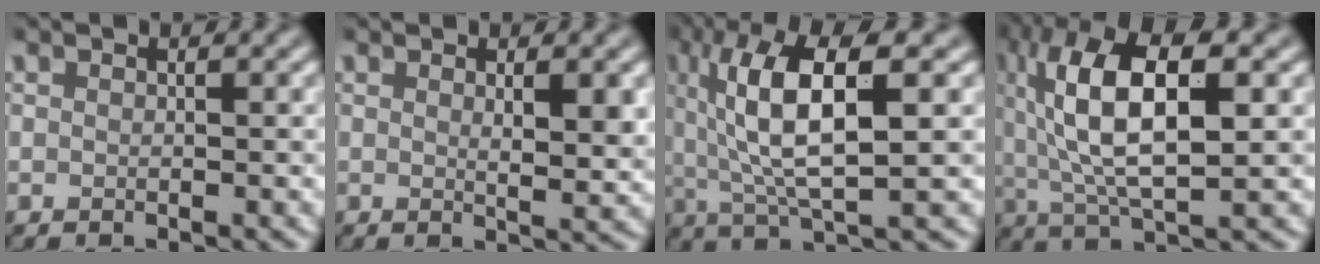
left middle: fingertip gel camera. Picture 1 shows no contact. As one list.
[{"total": 2.7, "force": [0.8, 0.7, 2.5], "torque": [-0.036, -0.005, 0.014]}, {"total": 9.0, "force": [2.1, 2.4, 8.4], "torque": [-0.151, 0.004, 0.039]}, {"total": 10.4, "force": [2.2, 3.6, 9.5], "torque": [-0.179, 0.011, 0.038]}]